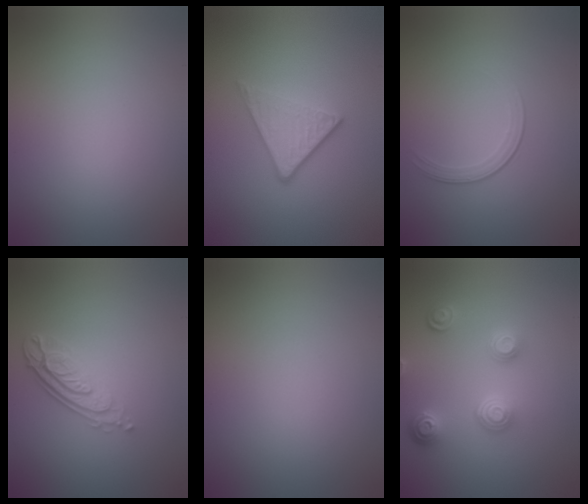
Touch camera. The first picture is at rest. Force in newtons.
{"total": 3.6, "press": 2.4, "slide": 2.6}
{"total": 1.7, "press": 0.9, "slide": 1.4}
{"total": 4.0, "press": 2.9, "slide": 2.8}
{"total": 0.0}
{"total": 3.9, "press": 3.3, "slide": 2.2}